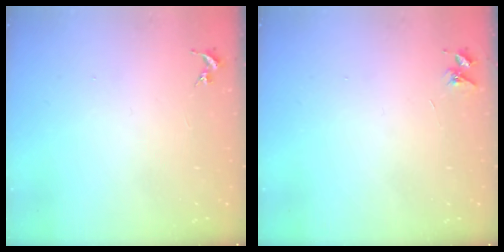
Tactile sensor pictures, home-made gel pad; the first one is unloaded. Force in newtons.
{"total": 3.6, "press": 3.6, "slide": 0.5}